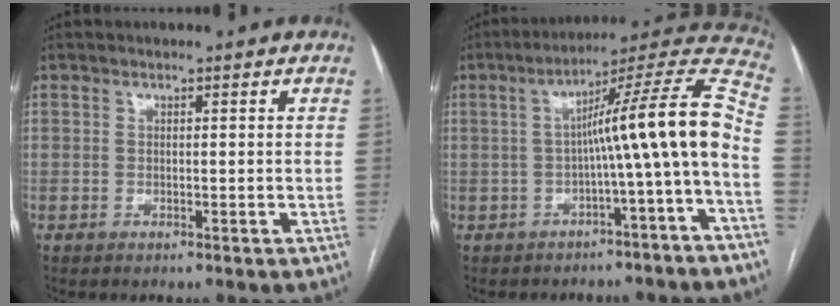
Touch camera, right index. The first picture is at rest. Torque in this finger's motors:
{"motor_torque": [1.64, -0.49, 0.75, 0.19]}